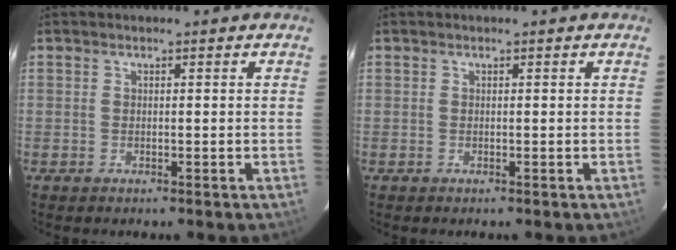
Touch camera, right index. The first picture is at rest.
{"total": 0.0}